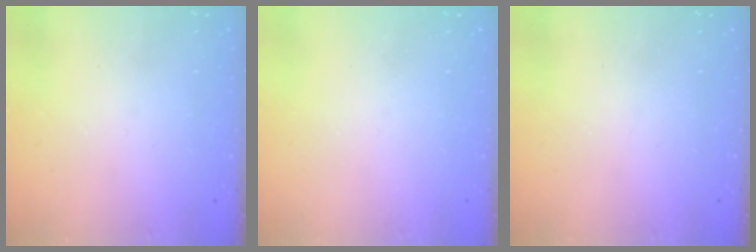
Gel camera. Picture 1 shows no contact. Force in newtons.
{"total": 0.0}
{"total": 0.0}